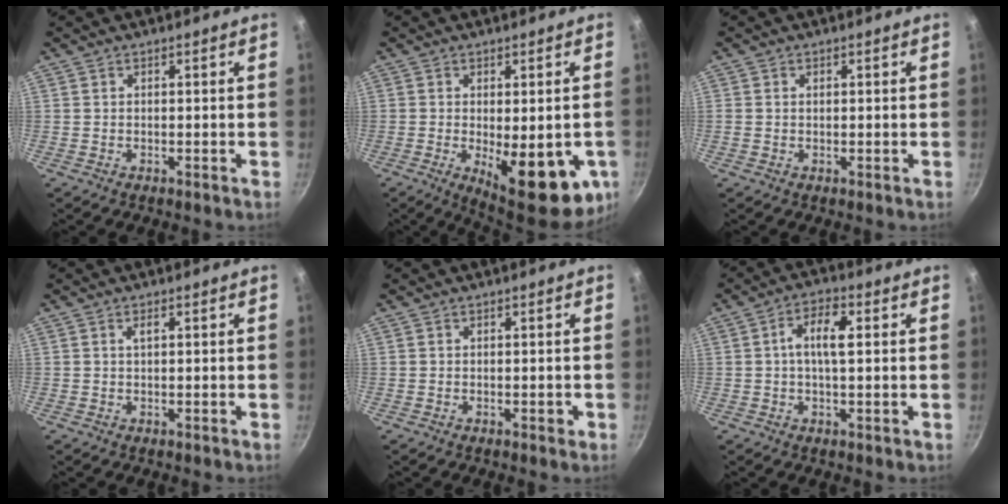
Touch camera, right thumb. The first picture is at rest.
{"total": 17.1, "force": [-4.3, 6.8, 15.1], "torque": [-0.161, -0.021, -0.041]}
{"total": 0.7, "force": [0.2, 0.6, 0.3], "torque": [-0.005, 0.003, 0.002]}
{"total": 1.2, "force": [0.4, 0.5, 1.0], "torque": [-0.017, 0.003, 0.007]}
{"total": 1.0, "force": [-0.3, 0.6, 0.6], "torque": [-0.004, 0.004, -0.005]}
{"total": 6.2, "force": [0.9, 2.4, 5.6], "torque": [-0.104, 0.014, 0.009]}